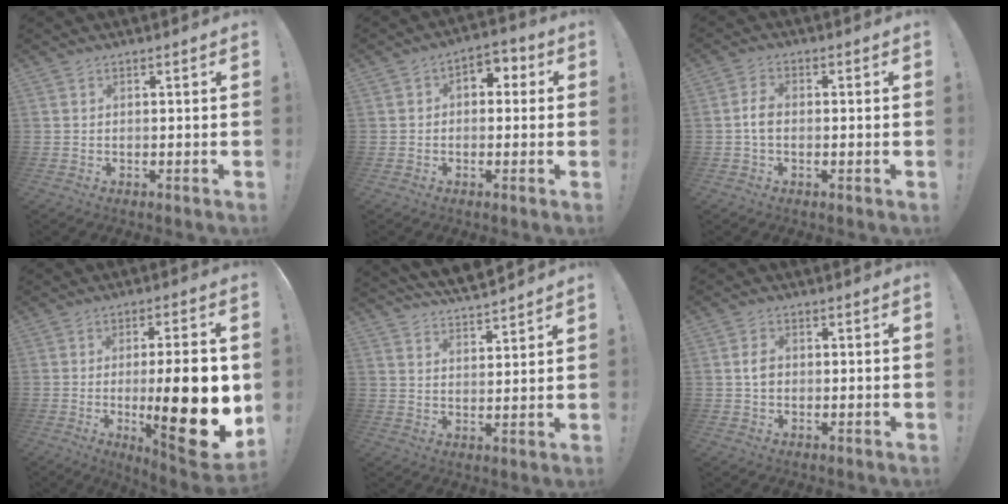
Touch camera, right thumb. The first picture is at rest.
{"total": 4.8, "force": [-0.2, 3.8, 3.0], "torque": [-0.032, 0.011, -0.004]}
{"total": 4.2, "force": [-0.7, 2.5, 3.3], "torque": [-0.064, 0.010, -0.013]}
{"total": 23.1, "force": [-3.1, 5.9, 22.1], "torque": [-0.325, -0.011, -0.039]}
{"total": 6.5, "force": [6.1, 1.5, 1.9], "torque": [-0.036, -0.052, 0.109]}
{"total": 3.3, "force": [-0.2, 2.5, 2.1], "torque": [-0.031, 0.004, -0.005]}